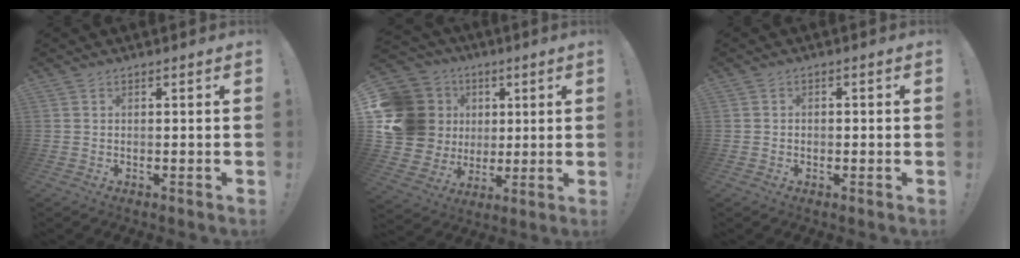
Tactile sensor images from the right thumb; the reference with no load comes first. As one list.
[{"total": 20.3, "force": [3.2, 17.5, 9.8], "torque": [-0.196, -0.004, 0.096]}, {"total": 1.6, "force": [-0.9, 1.2, 0.6], "torque": [-0.012, 0.008, -0.016]}]